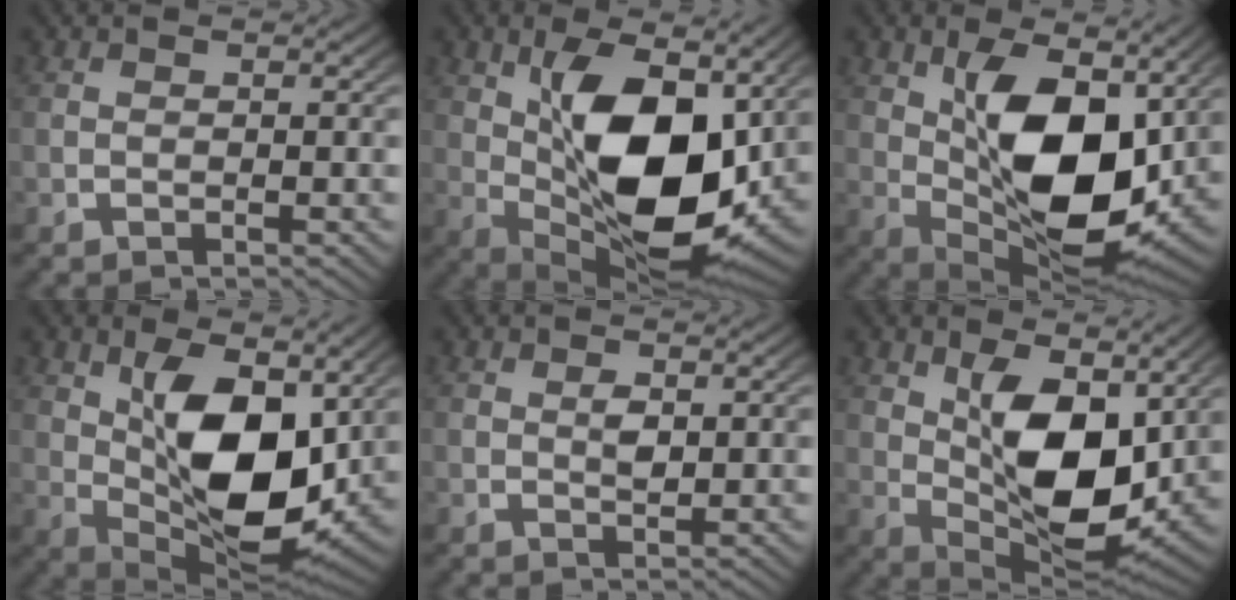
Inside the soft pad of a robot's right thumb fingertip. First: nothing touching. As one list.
[{"total": 16.2, "force": [-0.2, 8.9, 13.5], "torque": [-0.254, -0.047, 0.027]}, {"total": 14.5, "force": [0.0, 8.0, 12.1], "torque": [-0.228, -0.049, 0.028]}, {"total": 13.0, "force": [0.1, 7.2, 10.9], "torque": [-0.209, -0.049, 0.028]}, {"total": 1.3, "force": [0.5, 0.7, 1.0], "torque": [-0.022, -0.007, 0.013]}, {"total": 11.4, "force": [0.4, 6.2, 9.6], "torque": [-0.185, -0.048, 0.030]}]